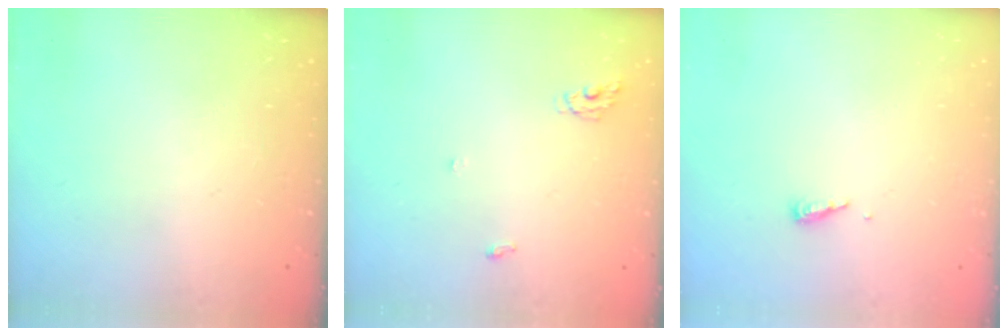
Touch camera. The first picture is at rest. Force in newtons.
{"total": 4.4, "press": 4.4, "slide": 0.3}
{"total": 4.7, "press": 4.6, "slide": 0.4}